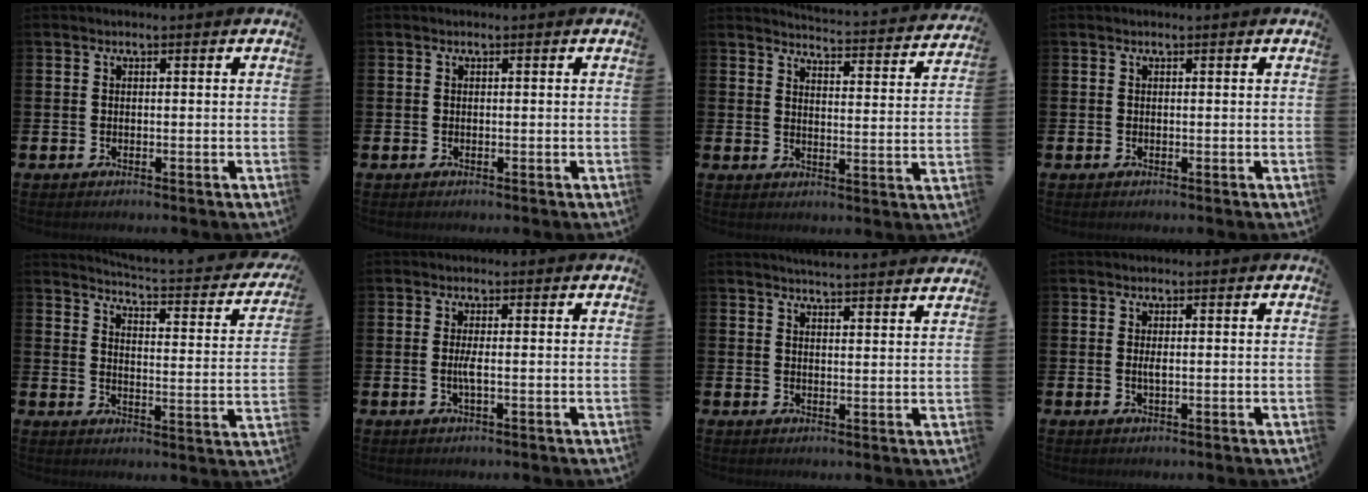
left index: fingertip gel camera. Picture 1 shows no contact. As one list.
[{"total": 0.0}, {"total": 3.9, "force": [3.9, -0.1, 0.3], "torque": [-0.018, -0.038, 0.063]}, {"total": 0.0}, {"total": 3.4, "force": [3.3, -0.1, 1.0], "torque": [-0.032, -0.041, 0.045]}, {"total": 1.6, "force": [-0.2, 0.0, 1.6], "torque": [-0.040, 0.001, -0.003]}, {"total": 4.3, "force": [4.2, -0.4, 0.1], "torque": [-0.007, -0.025, 0.075]}, {"total": 1.1, "force": [0.1, 0.3, 1.0], "torque": [-0.020, 0.001, 0.001]}]